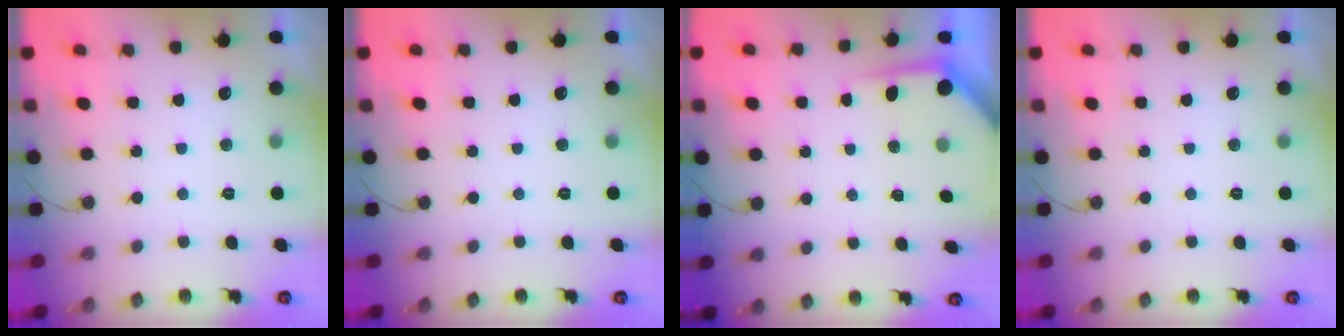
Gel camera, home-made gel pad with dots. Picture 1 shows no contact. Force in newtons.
{"total": 0.0}
{"total": 4.3, "press": 4.2, "slide": 0.3}
{"total": 0.0}